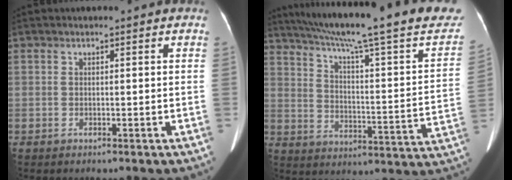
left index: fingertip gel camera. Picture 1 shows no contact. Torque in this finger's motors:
{"motor_torque": [0.77, -1.37, 0.29, 0.16]}